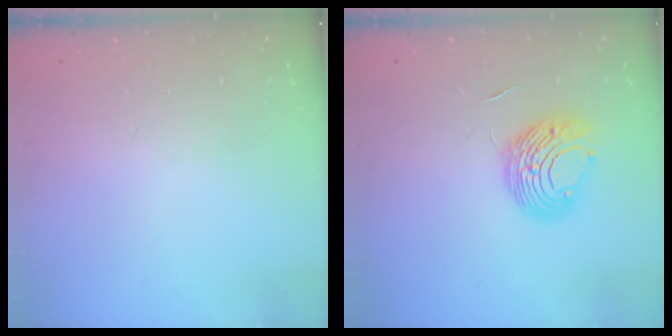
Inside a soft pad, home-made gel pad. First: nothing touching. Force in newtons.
{"total": 9.4, "press": 9.3, "slide": 1.0}